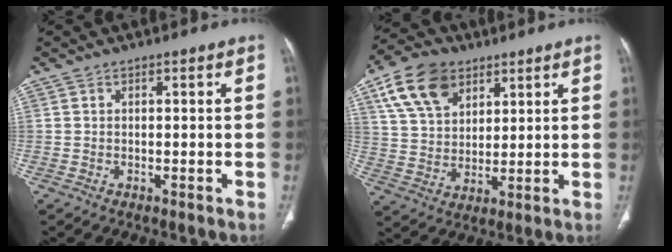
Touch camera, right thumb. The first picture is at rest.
{"total": 13.5, "force": [6.9, 8.8, 7.6], "torque": [-0.124, -0.014, 0.133]}